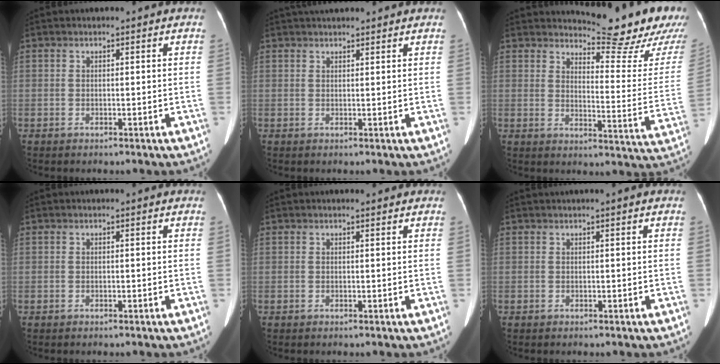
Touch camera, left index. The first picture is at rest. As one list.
[{"total": 6.3, "force": [5.7, 1.1, 2.6], "torque": [-0.038, 0.038, 0.082]}, {"total": 16.3, "force": [15.2, 0.6, 5.8], "torque": [-0.078, -0.103, 0.173]}, {"total": 0.0}, {"total": 0.9, "force": [0.9, 0.1, 0.3], "torque": [-0.009, 0.004, 0.015]}, {"total": 0.6, "force": [0.4, 0.1, 0.3], "torque": [-0.007, 0.019, 0.010]}]